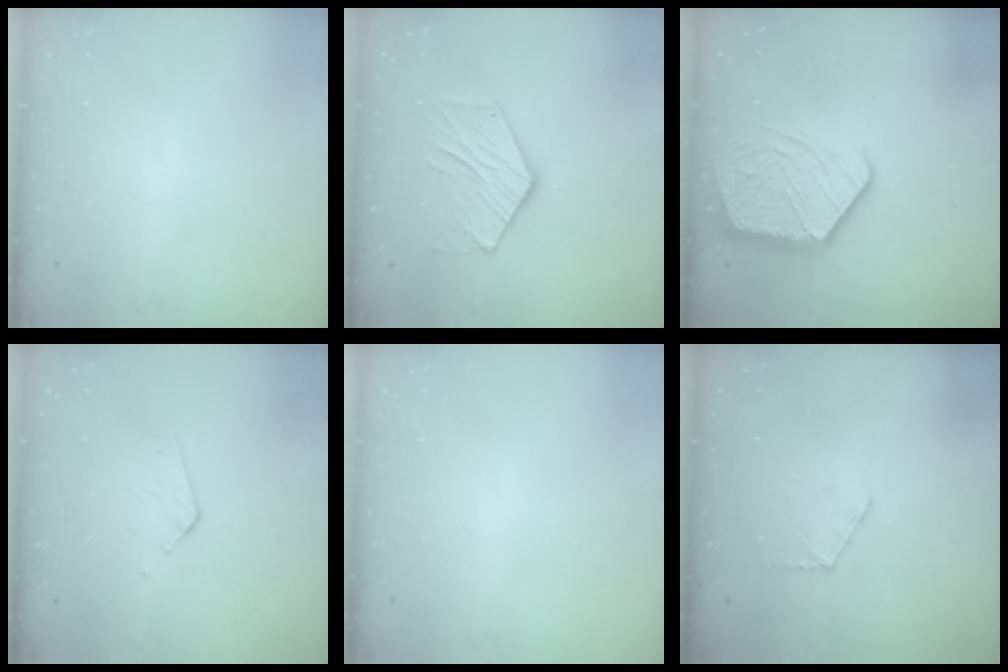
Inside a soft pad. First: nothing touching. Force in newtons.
{"total": 11.4, "press": 11.4, "slide": 0.9}
{"total": 11.9, "press": 11.9, "slide": 1.0}
{"total": 3.3, "press": 3.3, "slide": 0.3}
{"total": 0.0}
{"total": 4.9, "press": 4.8, "slide": 0.5}